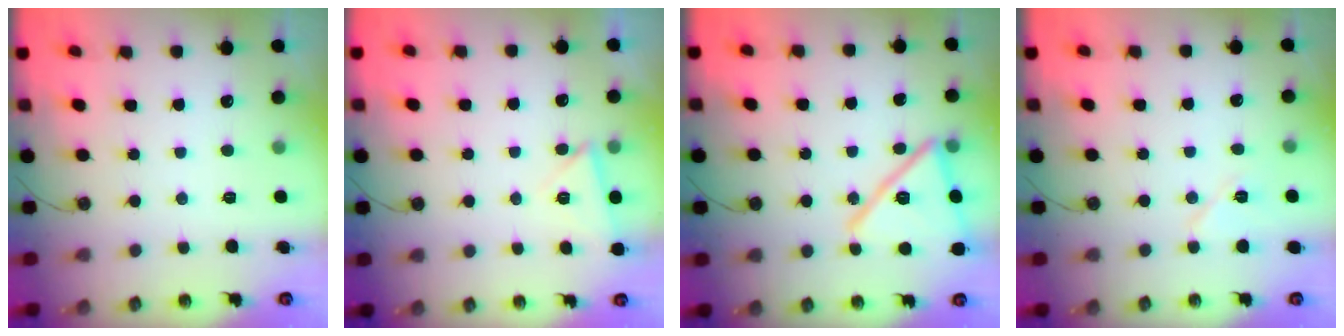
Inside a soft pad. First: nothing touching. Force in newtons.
{"total": 4.2, "press": 3.5, "slide": 2.3}
{"total": 18.2, "press": 18.1, "slide": 0.7}
{"total": 8.5, "press": 5.0, "slide": 7.0}